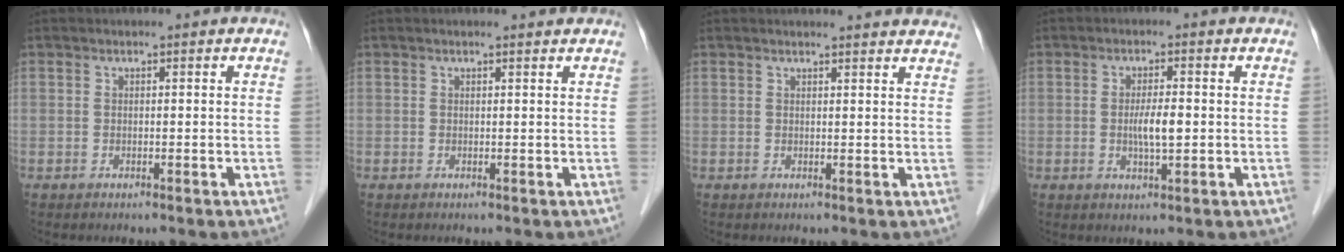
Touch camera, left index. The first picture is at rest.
{"total": 0.9, "force": [0.9, 0.0, 0.1], "torque": [-0.012, -0.001, 0.009]}
{"total": 9.6, "force": [9.3, 0.5, 2.3], "torque": [-0.013, -0.005, 0.082]}
{"total": 3.7, "force": [-0.3, 0.7, 3.7], "torque": [-0.071, -0.003, -0.004]}